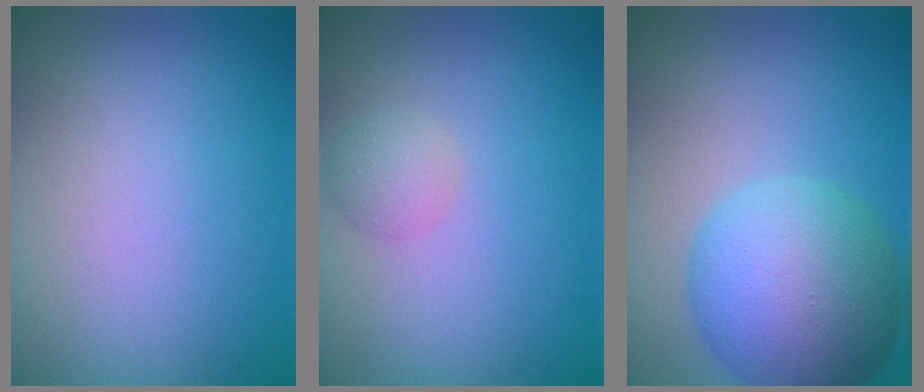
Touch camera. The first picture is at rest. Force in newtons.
{"total": 1.7, "press": 1.7, "slide": 0.1}
{"total": 9.6, "press": 9.6, "slide": 0.5}